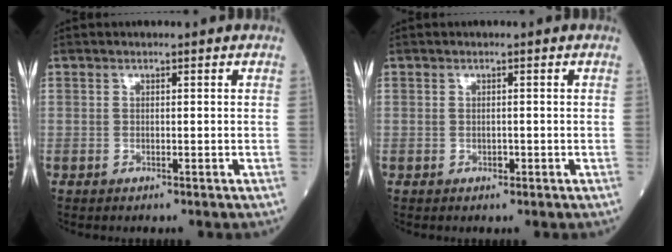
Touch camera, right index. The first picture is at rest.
{"total": 0.8, "force": [-0.2, 0.5, 0.6], "torque": [-0.012, -0.001, -0.002]}